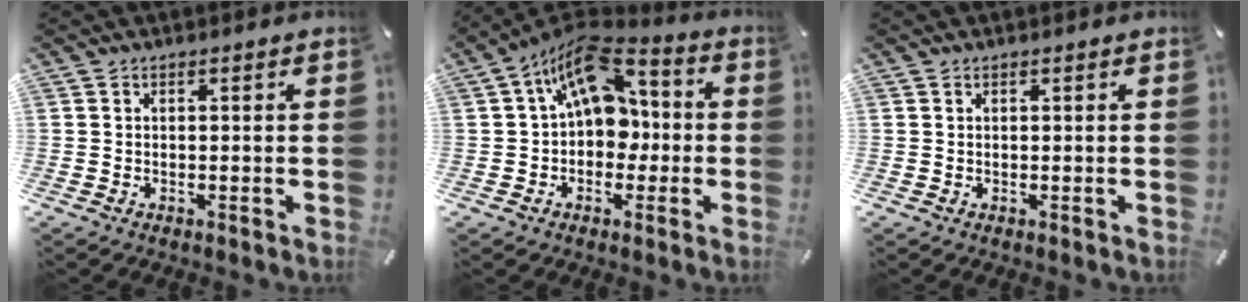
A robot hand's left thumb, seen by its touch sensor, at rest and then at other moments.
{"total": 15.0, "force": [3.8, 10.7, 9.8], "torque": [-0.157, -0.020, 0.066]}
{"total": 0.0}